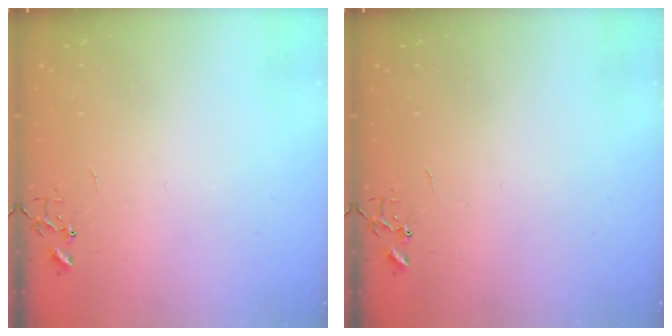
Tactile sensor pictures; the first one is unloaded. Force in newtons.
{"total": 0.0}